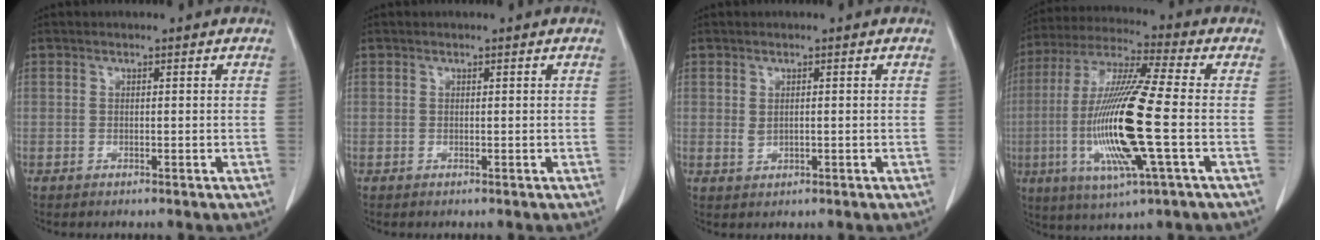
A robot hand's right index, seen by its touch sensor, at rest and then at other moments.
{"total": 0.0}
{"total": 1.3, "force": [0.3, 0.7, 1.0], "torque": [-0.020, -0.006, 0.010]}
{"total": 18.2, "force": [-3.2, 0.9, 17.9], "torque": [-0.374, -0.013, -0.064]}